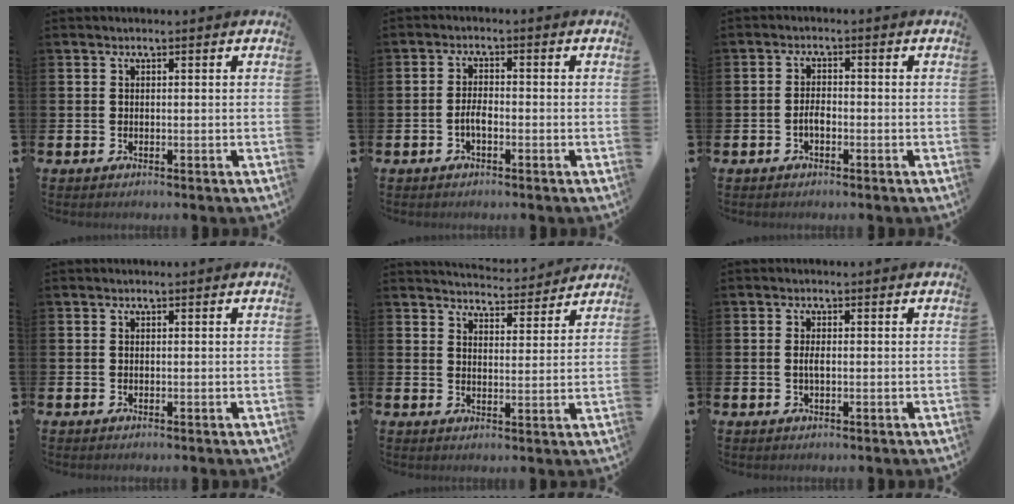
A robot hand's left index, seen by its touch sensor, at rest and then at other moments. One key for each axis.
{"total": 2.4, "fx": -0.9, "fy": 1.0, "fz": 2.0, "tx": -0.031, "ty": 0.001, "tz": -0.018}
{"total": 2.1, "fx": -0.8, "fy": 1.0, "fz": 1.7, "tx": -0.026, "ty": 0.000, "tz": -0.016}
{"total": 0.0}
{"total": 4.6, "fx": 4.6, "fy": 0.4, "fz": 0.1, "tx": -0.002, "ty": -0.037, "tz": 0.079}
{"total": 1.6, "fx": -0.1, "fy": 0.6, "fz": 1.5, "tx": -0.022, "ty": -0.001, "tz": -0.005}